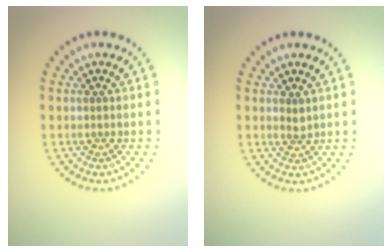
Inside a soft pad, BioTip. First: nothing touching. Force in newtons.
{"total": 0.9, "press": 0.6, "slide": 0.6}